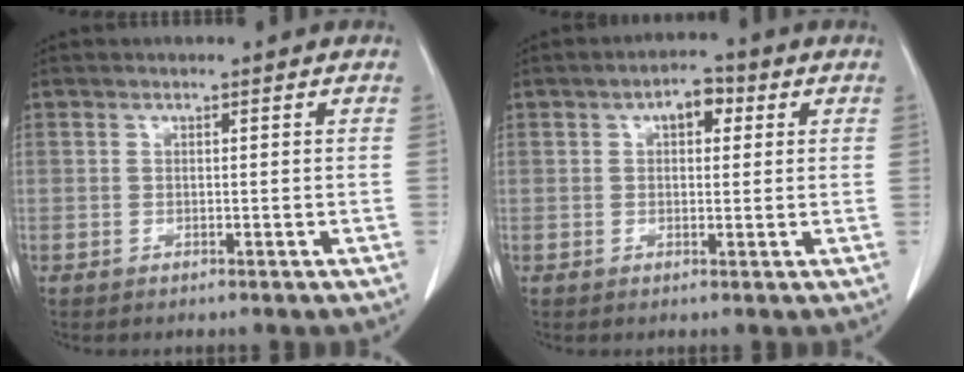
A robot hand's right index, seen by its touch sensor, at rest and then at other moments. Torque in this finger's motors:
{"motor_torque": [0.39, 0.39, 0.04, 0.04]}